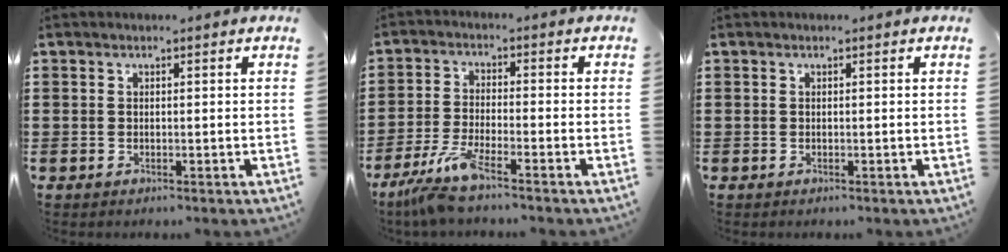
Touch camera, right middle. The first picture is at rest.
{"total": 6.3, "force": [-4.9, 0.2, 3.9], "torque": [-0.097, -0.021, -0.096]}
{"total": 0.0}